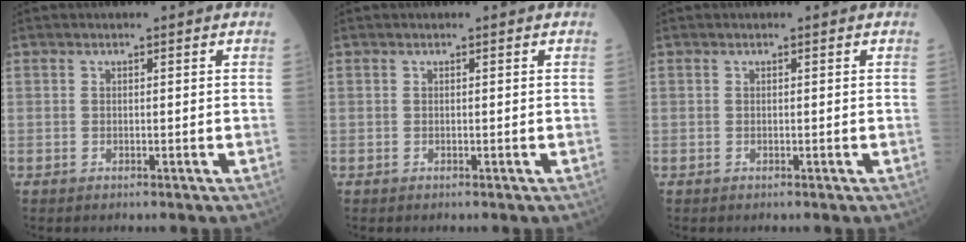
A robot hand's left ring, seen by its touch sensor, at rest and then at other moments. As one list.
[{"total": 0.0}, {"total": 0.0}]